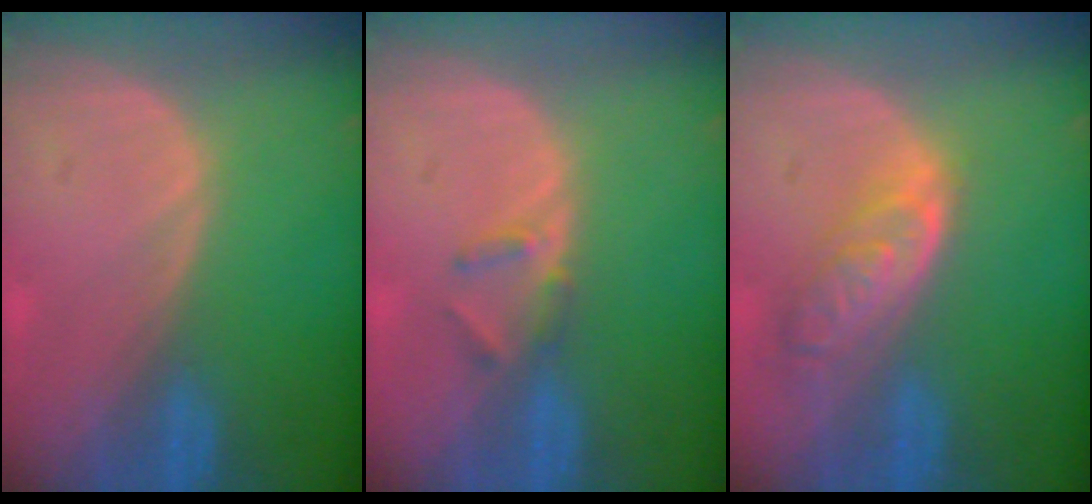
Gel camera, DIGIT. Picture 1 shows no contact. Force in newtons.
{"total": 2.3, "press": 2.1, "slide": 0.9}
{"total": 6.3, "press": 5.7, "slide": 2.7}